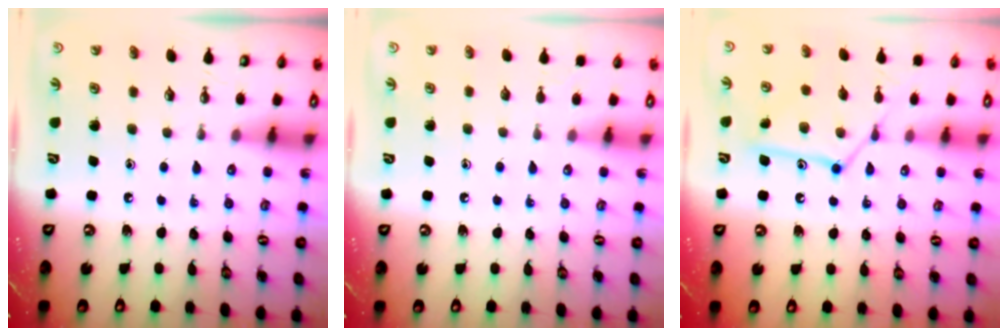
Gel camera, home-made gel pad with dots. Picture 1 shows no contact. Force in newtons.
{"total": 2.5, "press": 2.5, "slide": 0.3}
{"total": 12.9, "press": 12.9, "slide": 0.5}